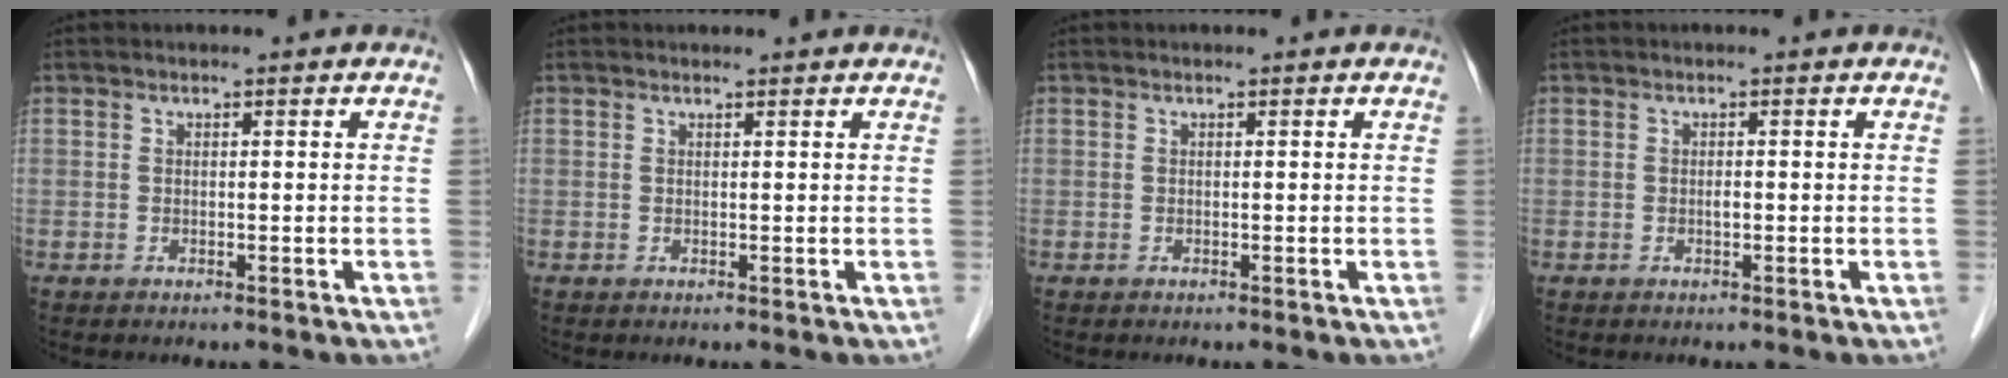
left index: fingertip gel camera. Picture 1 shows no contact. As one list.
[{"total": 1.5, "force": [1.5, 0.1, 0.1], "torque": [-0.011, 0.007, 0.018]}, {"total": 0.0}, {"total": 0.5, "force": [-0.1, 0.1, 0.5], "torque": [-0.008, 0.001, -0.002]}]